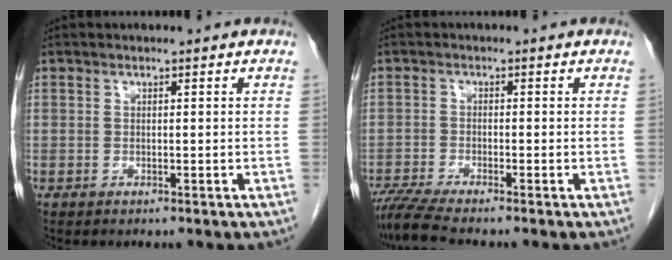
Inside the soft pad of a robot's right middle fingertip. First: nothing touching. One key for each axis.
{"total": 5.0, "fx": -4.3, "fy": -0.6, "fz": 2.4, "tx": -0.046, "ty": -0.019, "tz": -0.082}